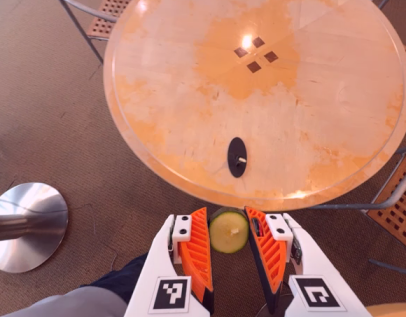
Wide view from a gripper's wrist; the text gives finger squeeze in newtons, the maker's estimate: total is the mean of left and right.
{"total": 8.1, "left": 8.0, "right": 8.3}